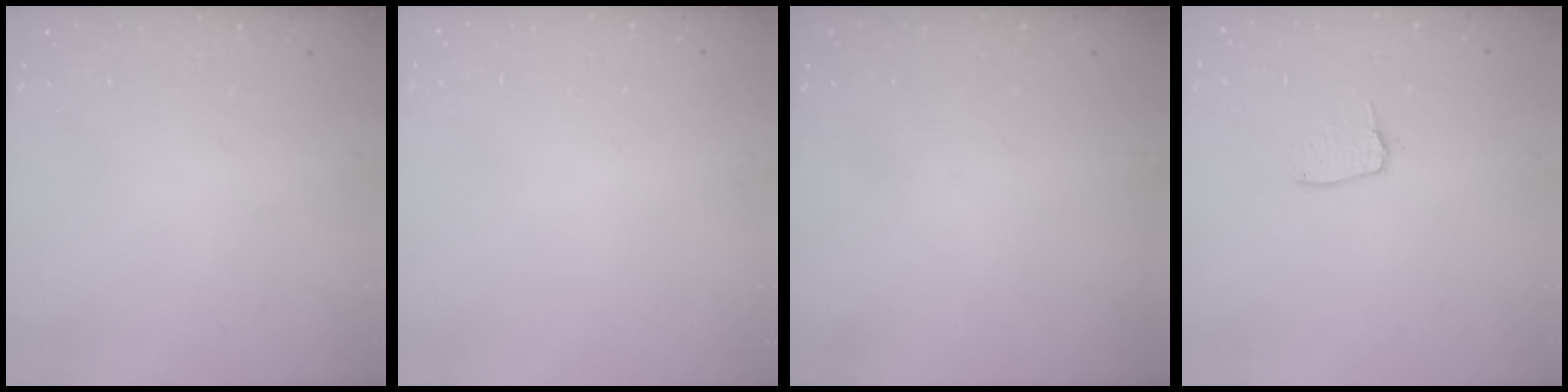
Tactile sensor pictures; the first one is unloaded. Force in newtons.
{"total": 0.0}
{"total": 0.0}
{"total": 5.6, "press": 5.6, "slide": 0.4}